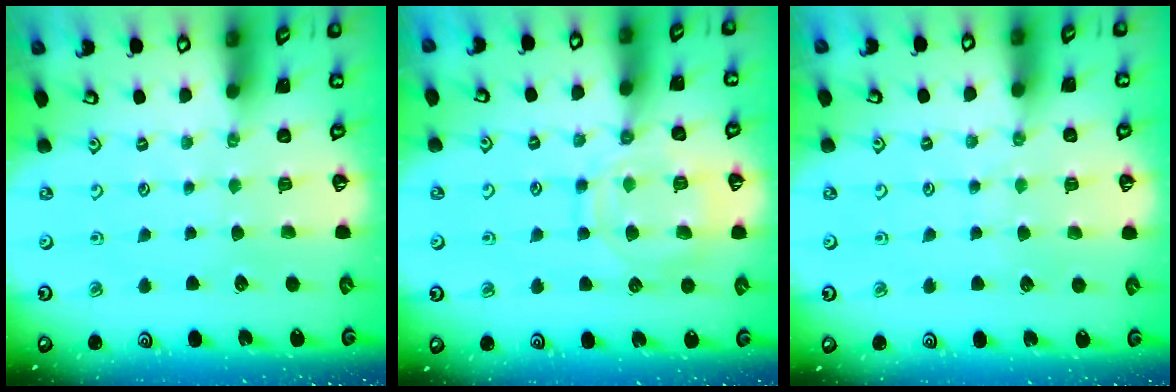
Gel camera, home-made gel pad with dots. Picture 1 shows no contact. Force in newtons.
{"total": 13.4, "press": 13.4, "slide": 1.3}
{"total": 3.7, "press": 3.6, "slide": 0.4}